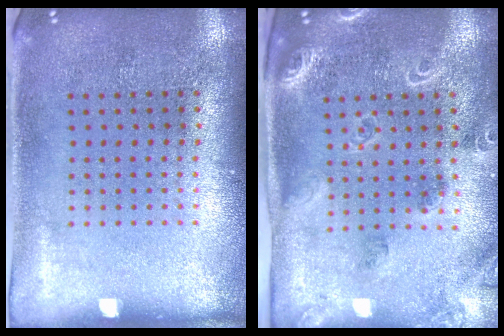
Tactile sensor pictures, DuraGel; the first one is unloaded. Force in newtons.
{"total": 1.9, "press": 1.8, "slide": 0.3}